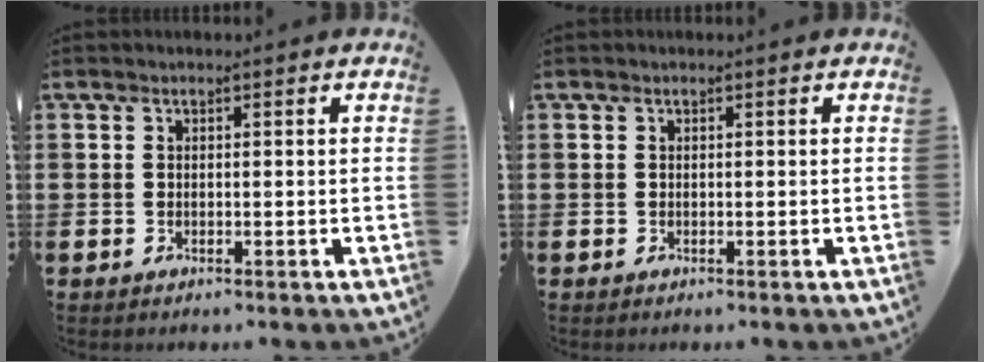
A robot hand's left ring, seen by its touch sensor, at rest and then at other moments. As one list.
[{"total": 0.0}]